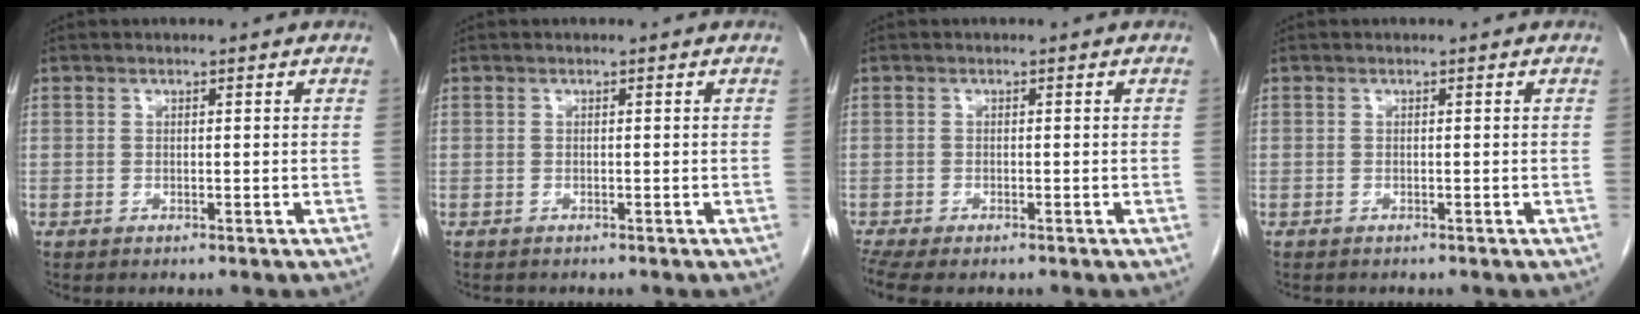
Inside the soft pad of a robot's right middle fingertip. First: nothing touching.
{"total": 0.8, "force": [-0.7, 0.3, 0.1], "torque": [-0.010, -0.001, -0.011]}
{"total": 5.8, "force": [-4.5, 2.0, 3.1], "torque": [-0.063, -0.009, -0.074]}
{"total": 1.1, "force": [-1.0, 0.4, 0.3], "torque": [-0.011, -0.002, -0.013]}